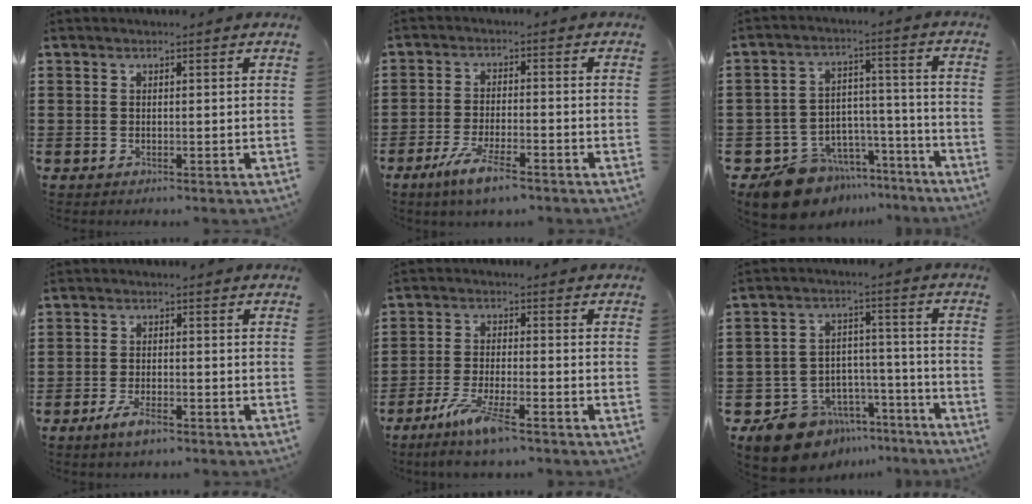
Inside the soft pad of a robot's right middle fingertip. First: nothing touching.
{"total": 6.0, "force": [-4.2, 1.1, 4.1], "torque": [-0.093, -0.010, -0.077]}
{"total": 10.9, "force": [-9.4, 5.0, 2.0], "torque": [-0.044, 0.043, -0.173]}
{"total": 3.6, "force": [-2.2, 1.0, 2.7], "torque": [-0.058, -0.003, -0.042]}
{"total": 6.8, "force": [-4.8, 0.9, 4.8], "torque": [-0.100, -0.014, -0.088]}
{"total": 10.4, "force": [-8.8, 5.3, 2.0], "torque": [-0.048, 0.043, -0.160]}